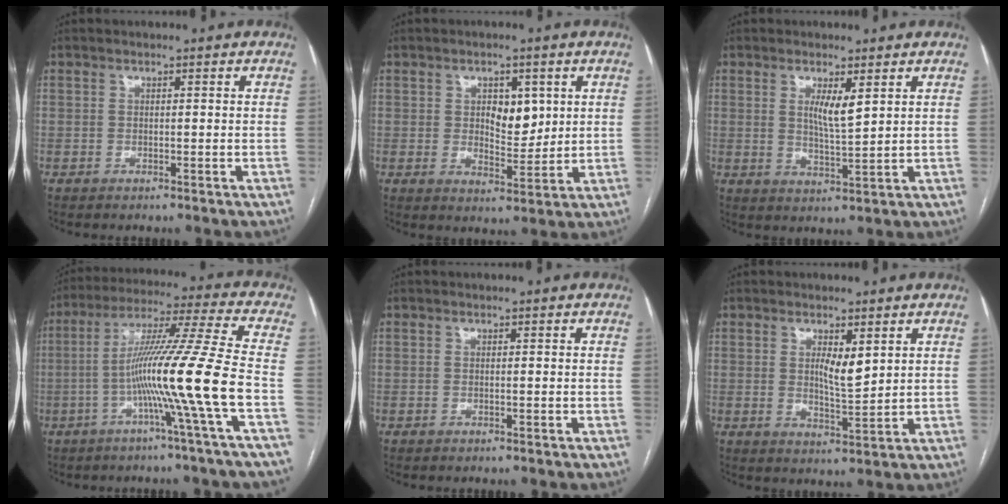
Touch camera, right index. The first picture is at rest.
{"total": 5.6, "force": [1.6, 3.2, 4.4], "torque": [-0.058, 0.000, 0.030]}
{"total": 4.3, "force": [1.8, 0.5, 3.9], "torque": [-0.073, -0.012, 0.035]}
{"total": 15.1, "force": [-4.2, -3.3, 14.1], "torque": [-0.248, -0.001, -0.083]}
{"total": 0.0}
{"total": 4.2, "force": [1.6, 1.1, 3.7], "torque": [-0.065, -0.010, 0.031]}